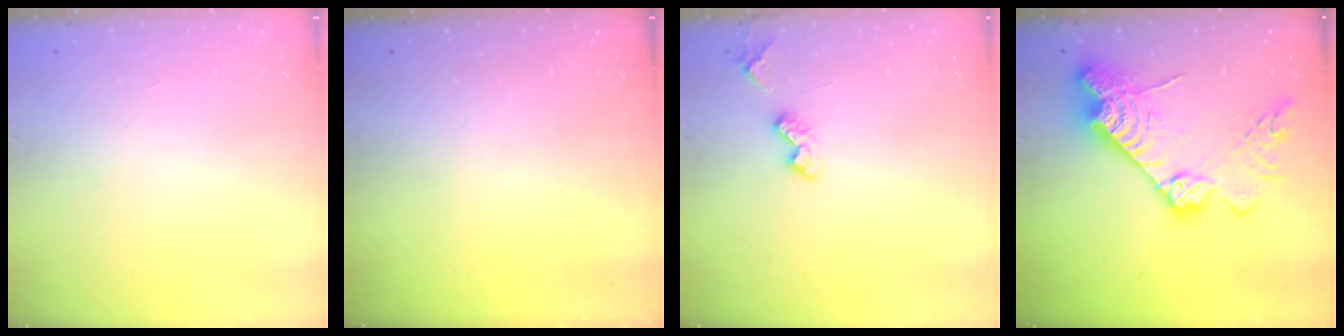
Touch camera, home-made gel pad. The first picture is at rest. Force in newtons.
{"total": 0.0}
{"total": 4.9, "press": 4.9, "slide": 0.7}
{"total": 20.4, "press": 20.4, "slide": 1.5}